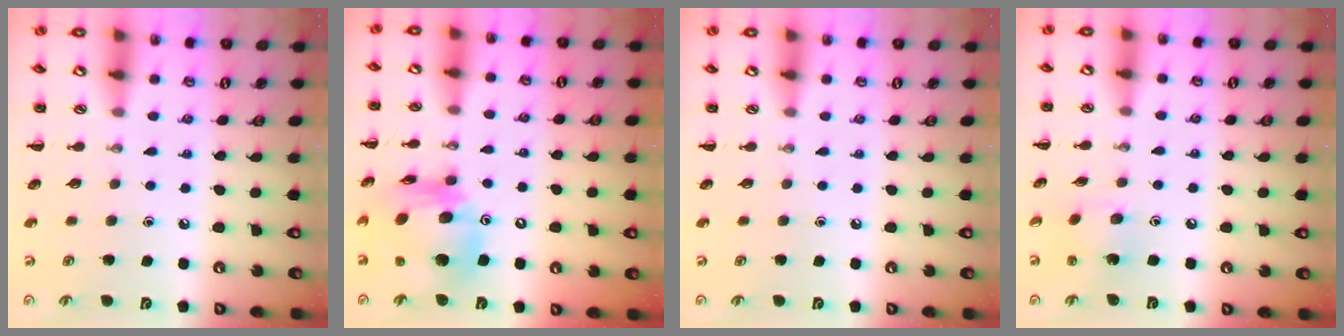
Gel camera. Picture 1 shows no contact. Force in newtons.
{"total": 15.2, "press": 14.5, "slide": 4.5}
{"total": 0.0}
{"total": 2.9, "press": 2.8, "slide": 0.5}